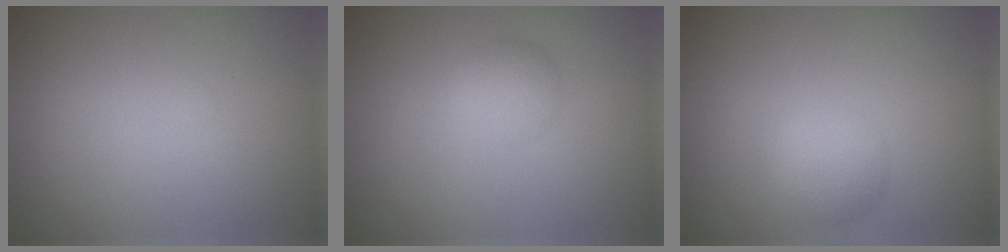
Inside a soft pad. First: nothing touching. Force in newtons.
{"total": 2.0, "press": 2.0, "slide": 0.0}
{"total": 2.6, "press": 2.6, "slide": 0.1}